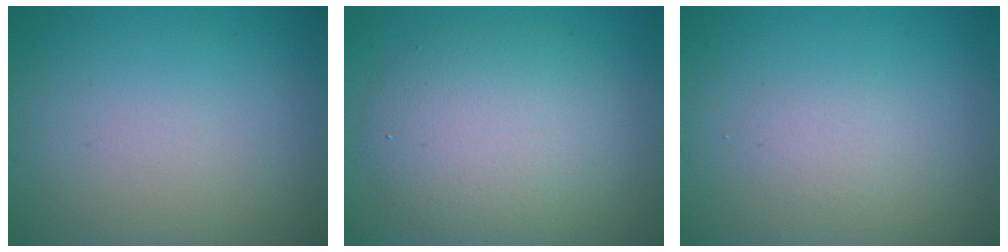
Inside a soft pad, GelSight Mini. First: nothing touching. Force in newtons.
{"total": 6.4, "press": 6.4, "slide": 0.3}
{"total": 1.2, "press": 1.2, "slide": 0.0}